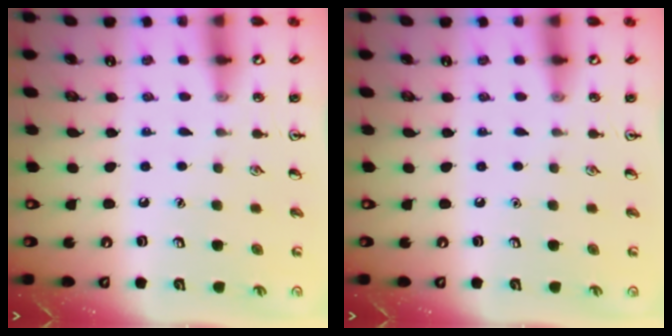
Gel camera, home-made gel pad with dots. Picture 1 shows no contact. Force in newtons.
{"total": 0.0}